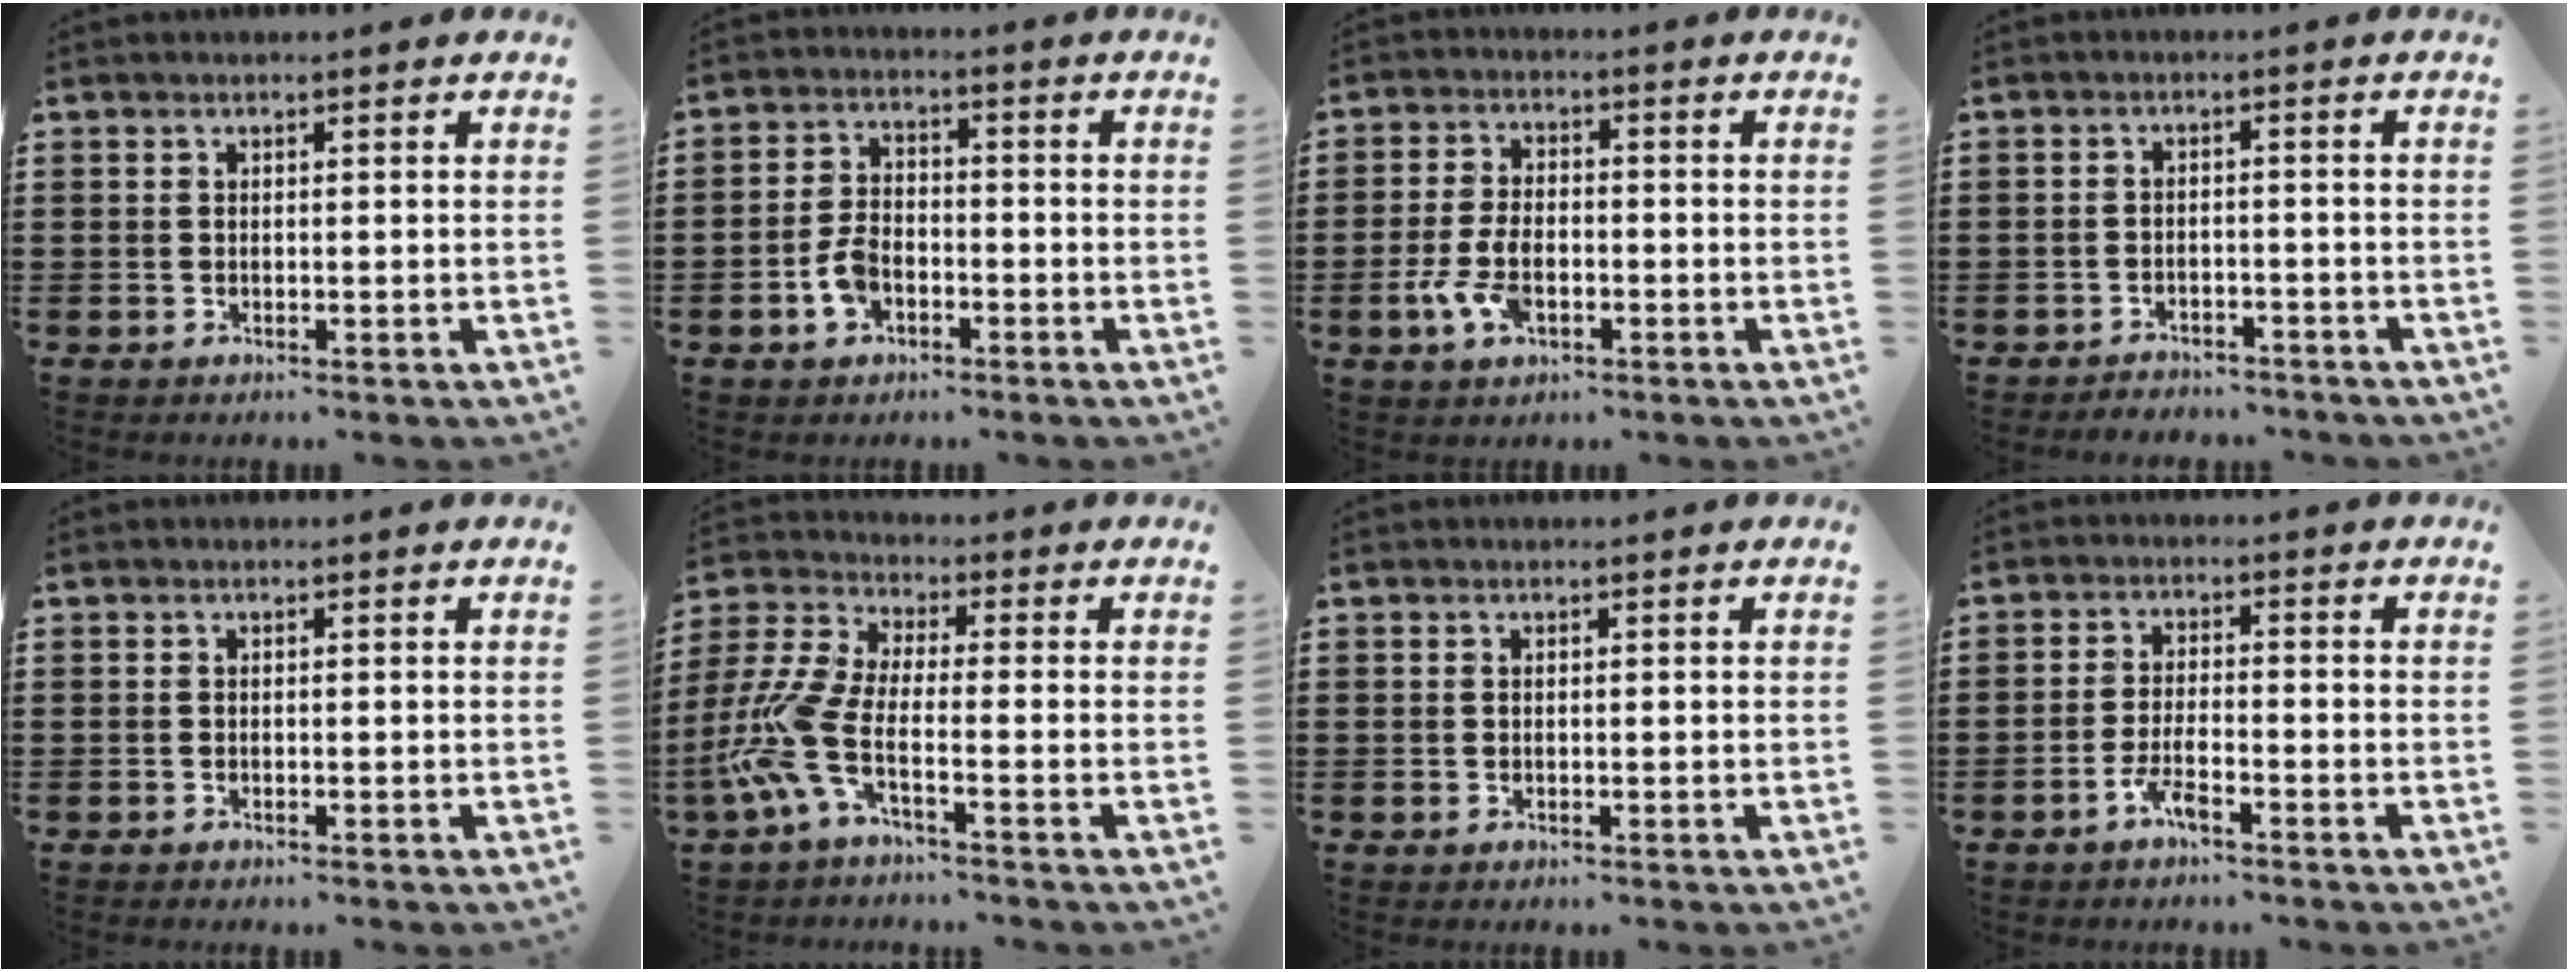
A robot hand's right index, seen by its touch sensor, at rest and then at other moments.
{"total": 4.7, "force": [-2.2, 2.7, 3.1], "torque": [-0.077, -0.001, -0.046]}
{"total": 5.8, "force": [-2.1, 3.0, 4.5], "torque": [-0.105, -0.002, -0.041]}
{"total": 2.4, "force": [-2.4, 0.5, 0.0], "torque": [-0.006, 0.002, -0.052]}
{"total": 0.0}
{"total": 8.1, "force": [-3.5, 2.8, 6.7], "torque": [-0.183, -0.019, -0.074]}
{"total": 0.0}
{"total": 3.5, "force": [-2.5, 0.4, 2.5], "torque": [-0.065, -0.004, -0.051]}